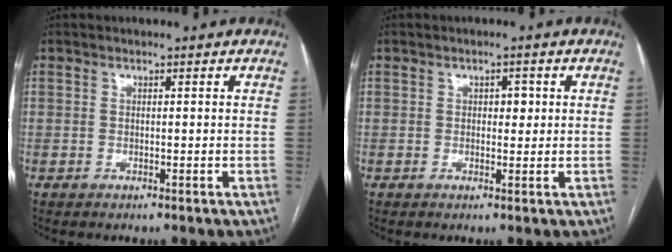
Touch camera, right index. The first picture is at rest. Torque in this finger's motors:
{"motor_torque": [0.24, 0.09, 0.10, 0.02]}